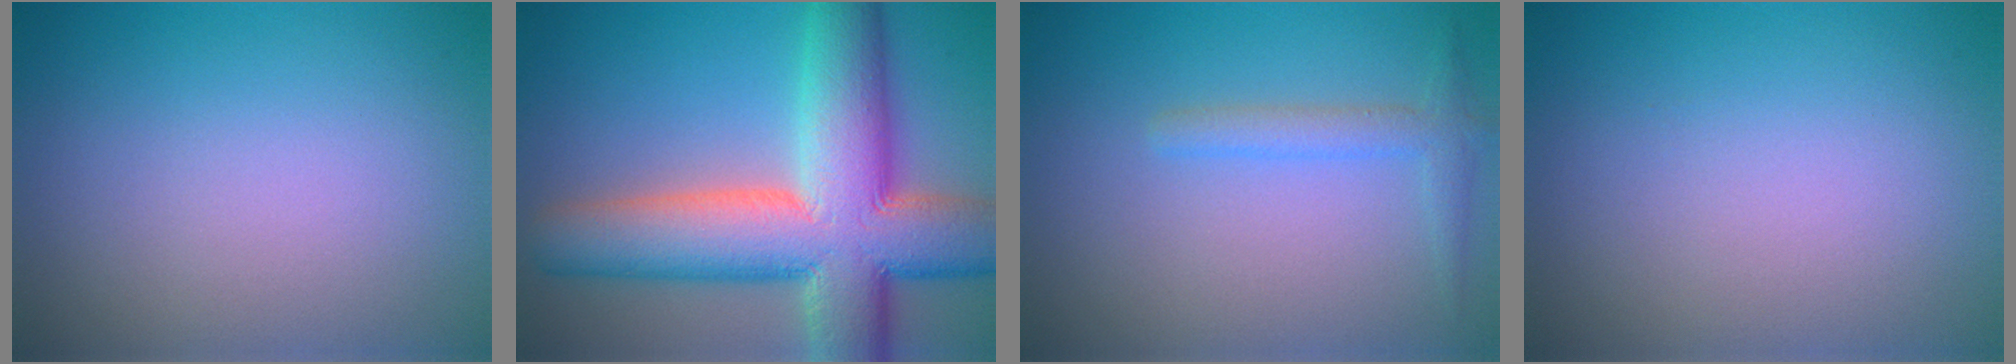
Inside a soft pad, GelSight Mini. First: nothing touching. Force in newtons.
{"total": 13.8, "press": 13.7, "slide": 0.9}
{"total": 1.4, "press": 1.4, "slide": 0.1}
{"total": 0.0}